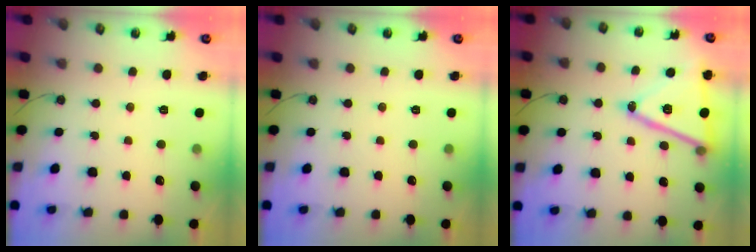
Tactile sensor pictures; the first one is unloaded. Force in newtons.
{"total": 0.0}
{"total": 18.5, "press": 18.2, "slide": 3.5}